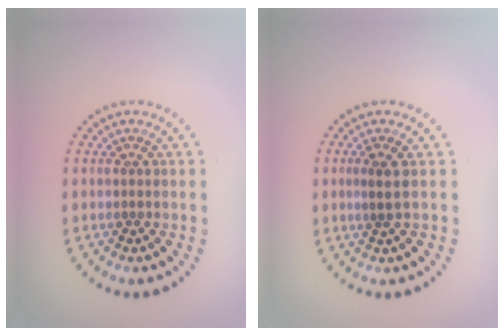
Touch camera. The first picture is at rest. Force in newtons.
{"total": 1.5, "press": 1.2, "slide": 0.9}